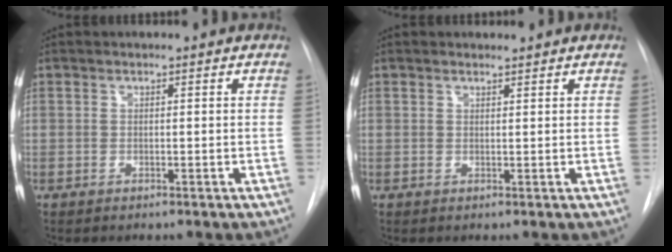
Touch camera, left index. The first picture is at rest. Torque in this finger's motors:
{"motor_torque": [0.54, -0.67, 0.02, 0.00]}